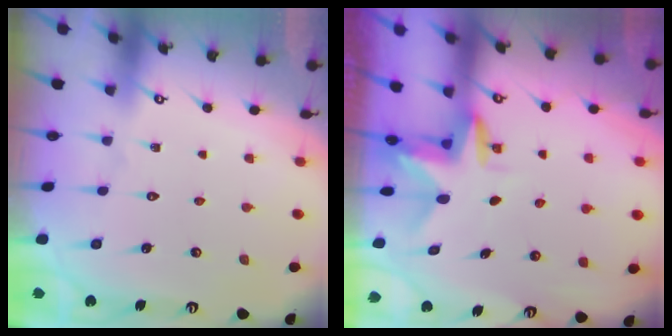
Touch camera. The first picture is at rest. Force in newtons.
{"total": 3.0, "press": 3.0, "slide": 0.2}